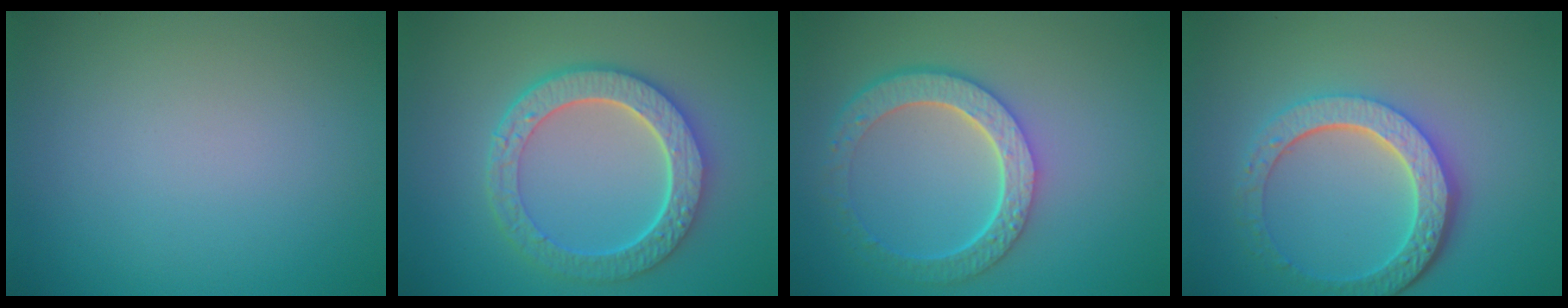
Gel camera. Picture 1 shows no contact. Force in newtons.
{"total": 6.4, "press": 5.0, "slide": 3.9}
{"total": 5.7, "press": 4.3, "slide": 3.7}
{"total": 6.0, "press": 4.4, "slide": 4.0}